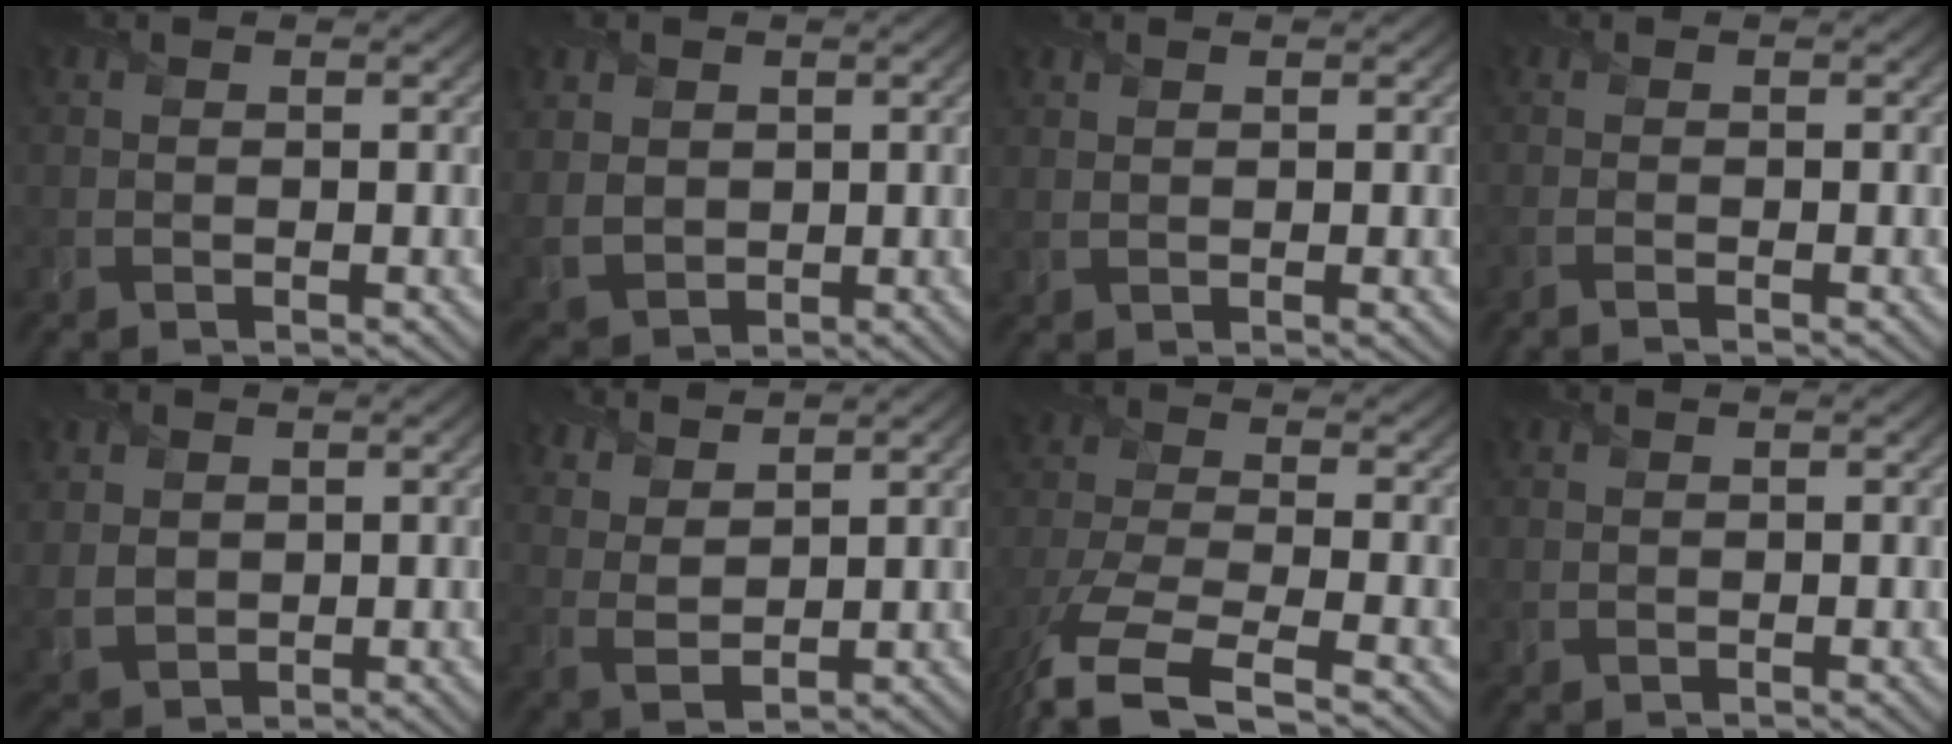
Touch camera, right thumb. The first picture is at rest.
{"total": 4.2, "force": [1.4, 3.5, 1.7], "torque": [-0.060, -0.004, 0.032]}
{"total": 1.1, "force": [0.6, 0.2, 0.9], "torque": [-0.019, 0.006, 0.012]}
{"total": 1.4, "force": [-0.6, 0.4, 1.2], "torque": [-0.010, -0.001, -0.023]}
{"total": 3.8, "force": [1.2, 3.2, 1.6], "torque": [-0.055, -0.004, 0.027]}
{"total": 5.8, "force": [5.0, 1.4, 2.5], "torque": [-0.058, -0.003, 0.095]}
{"total": 8.4, "force": [-5.5, 2.8, 5.7], "torque": [-0.133, -0.023, -0.111]}
{"total": 0.0}